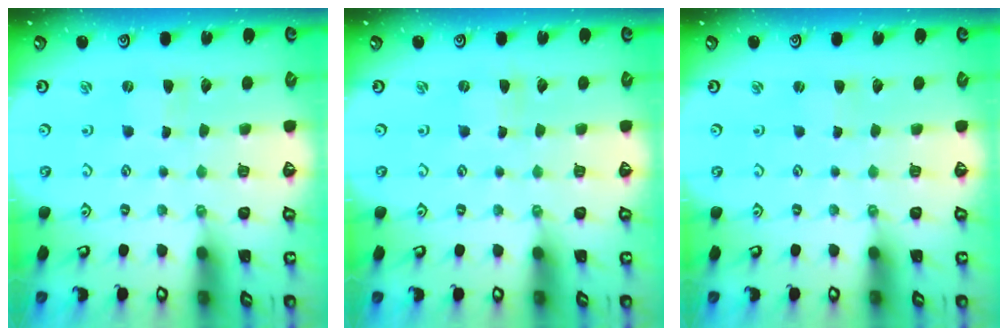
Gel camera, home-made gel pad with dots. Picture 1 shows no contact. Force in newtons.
{"total": 0.0}
{"total": 0.8, "press": 0.8, "slide": 0.1}